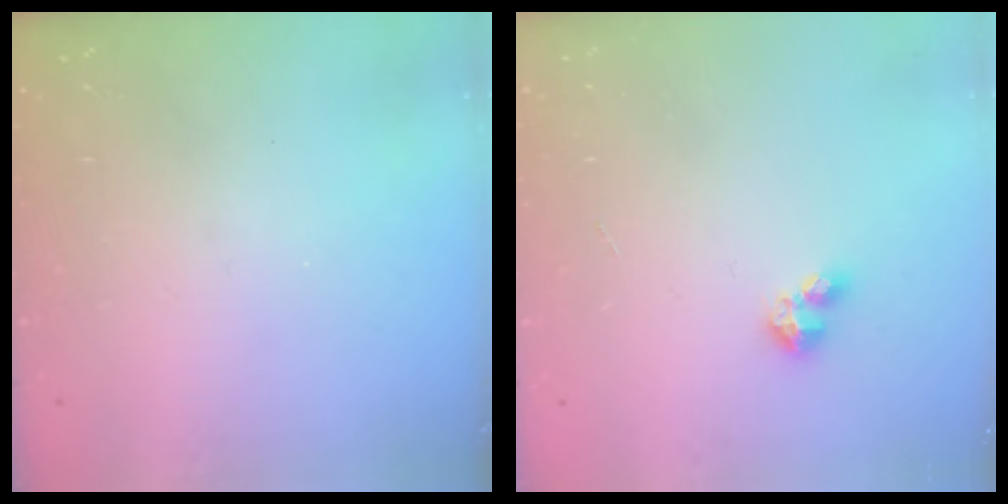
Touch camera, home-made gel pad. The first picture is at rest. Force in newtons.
{"total": 2.8, "press": 2.8, "slide": 0.2}